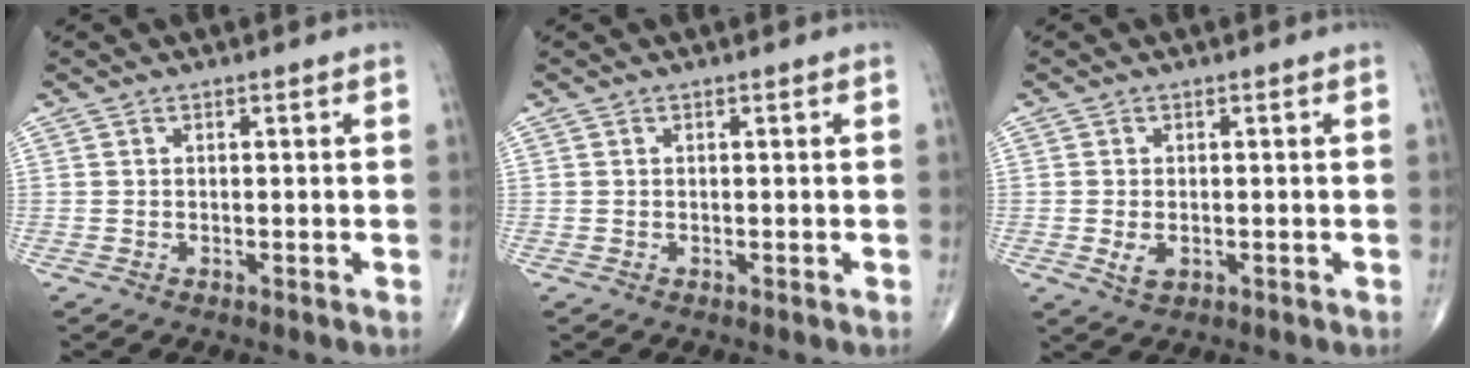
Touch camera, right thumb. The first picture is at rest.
{"total": 0.0}
{"total": 2.6, "force": [-0.5, 1.6, 2.0], "torque": [-0.039, -0.005, -0.004]}